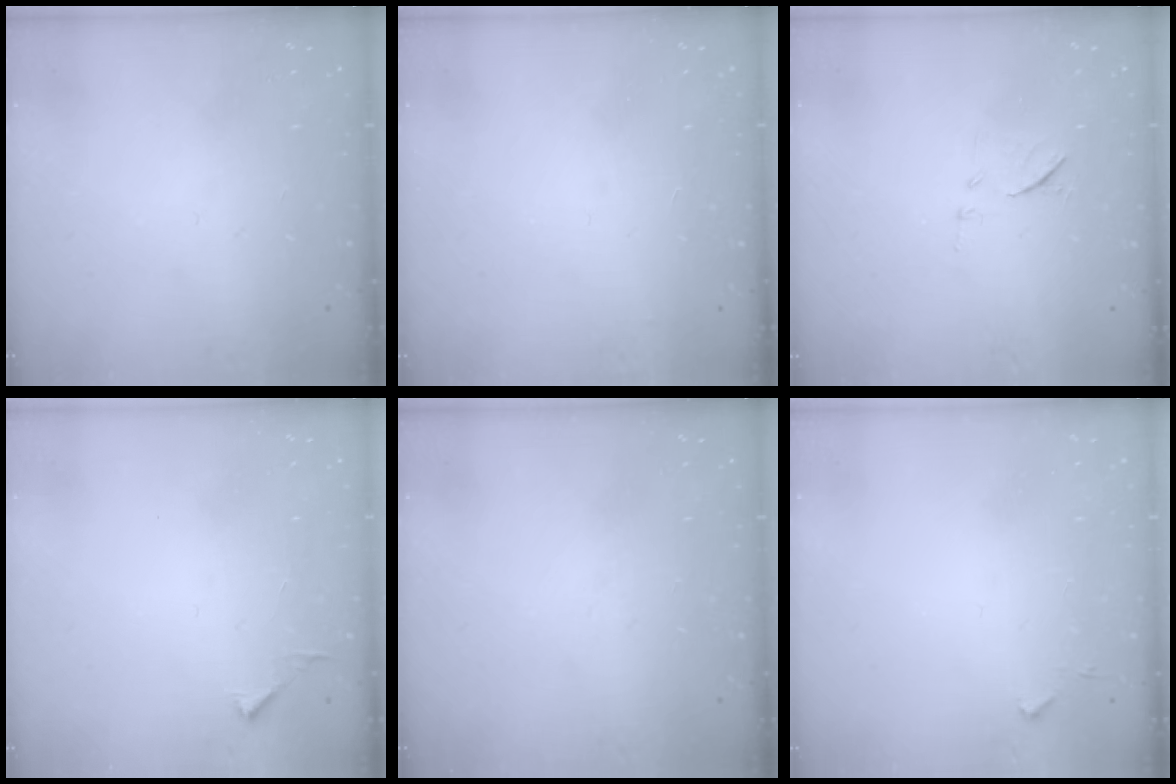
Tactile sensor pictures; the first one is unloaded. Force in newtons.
{"total": 3.4, "press": 3.4, "slide": 0.1}
{"total": 8.1, "press": 8.0, "slide": 0.7}
{"total": 2.8, "press": 2.8, "slide": 0.3}
{"total": 0.0}
{"total": 3.1, "press": 3.1, "slide": 0.5}